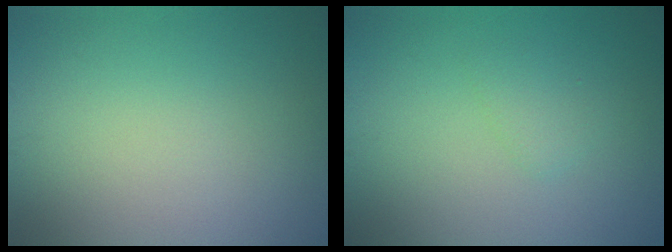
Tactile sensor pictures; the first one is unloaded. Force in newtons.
{"total": 1.2, "press": 1.1, "slide": 0.1}